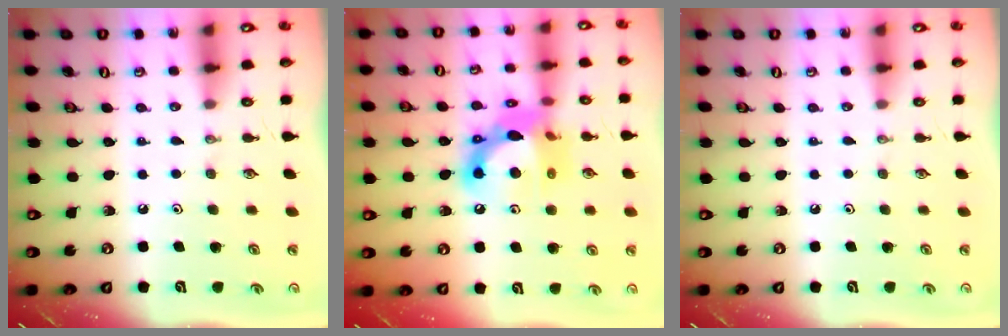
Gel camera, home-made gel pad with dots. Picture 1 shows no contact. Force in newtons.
{"total": 15.3, "press": 15.3, "slide": 0.9}
{"total": 0.0}